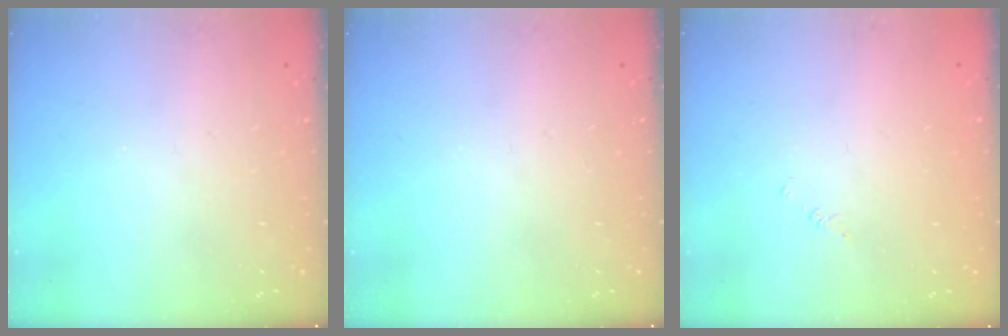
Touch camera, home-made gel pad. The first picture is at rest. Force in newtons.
{"total": 0.0}
{"total": 1.7, "press": 1.7, "slide": 0.3}